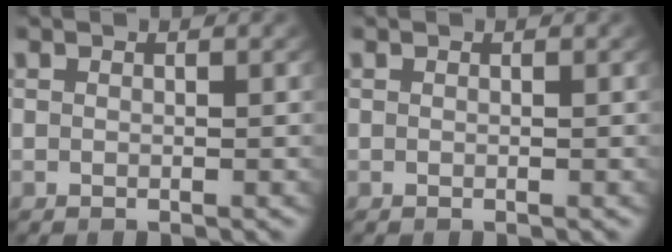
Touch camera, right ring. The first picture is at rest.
{"total": 0.0}